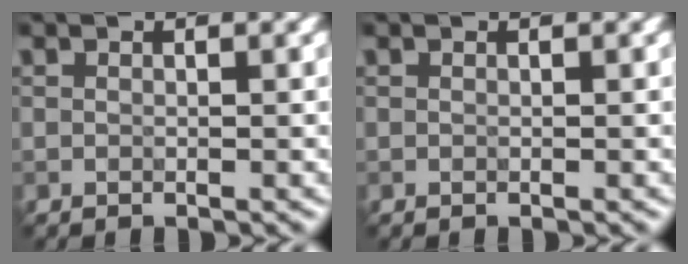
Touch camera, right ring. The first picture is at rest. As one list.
[{"total": 0.0}]